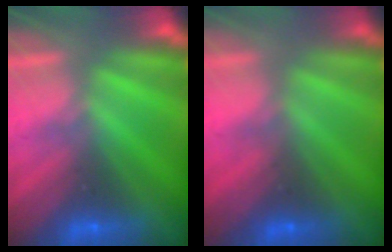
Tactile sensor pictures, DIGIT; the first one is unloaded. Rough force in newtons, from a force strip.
{"total": 4.8}